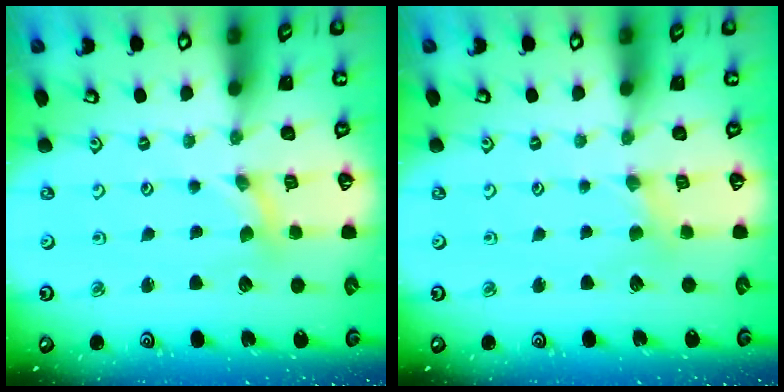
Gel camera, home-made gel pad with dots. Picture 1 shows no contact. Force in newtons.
{"total": 1.4, "press": 1.4, "slide": 0.3}